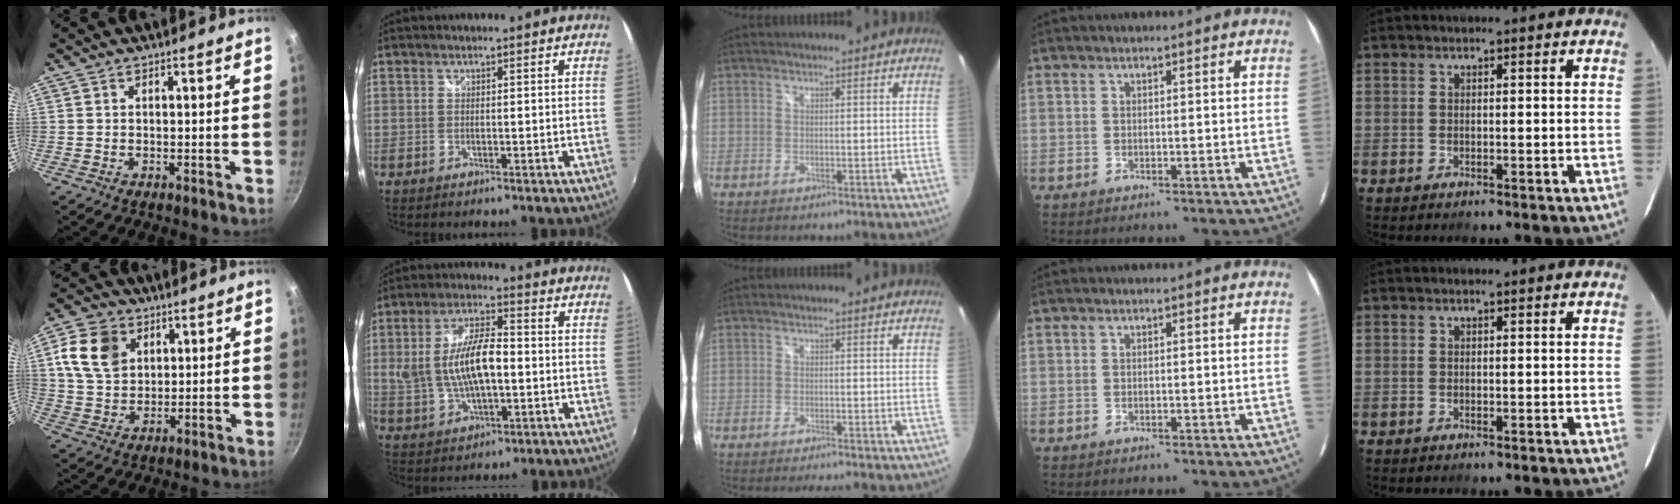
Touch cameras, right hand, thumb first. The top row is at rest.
{"thumb": {"total": 11.5, "force": [3.9, 8.7, 6.5], "torque": [-0.097, -0.004, 0.072]}, "index": {"total": 12.3, "force": [-0.5, 5.4, 11.0], "torque": [-0.220, 0.005, 0.002]}, "middle": {"total": 3.2, "force": [-2.9, -0.2, 1.3], "torque": [-0.027, -0.014, -0.048]}}